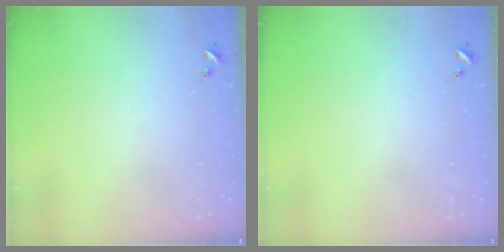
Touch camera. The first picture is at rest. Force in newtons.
{"total": 0.0}